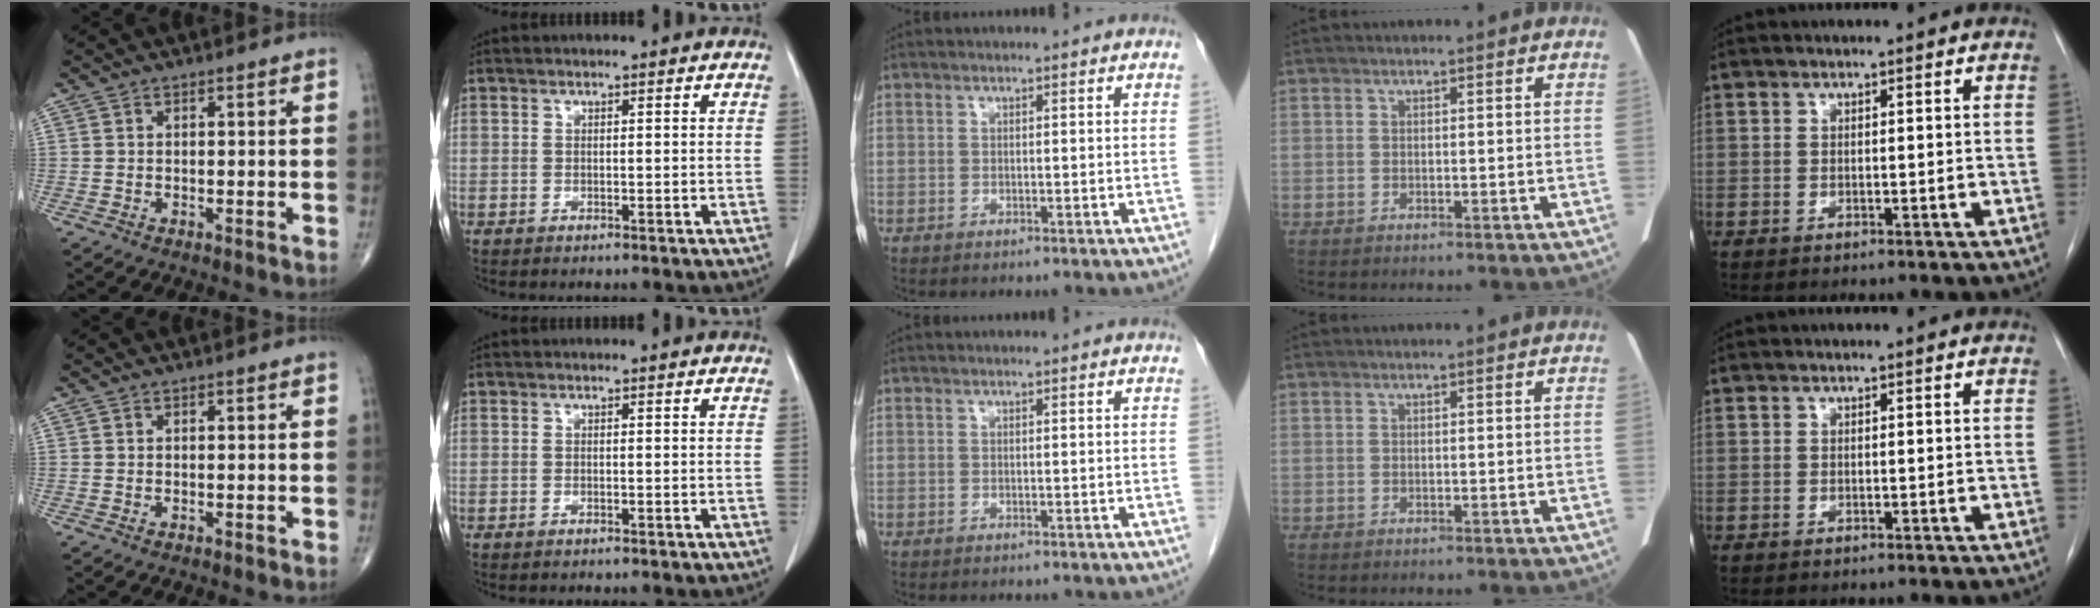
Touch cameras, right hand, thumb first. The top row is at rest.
{}